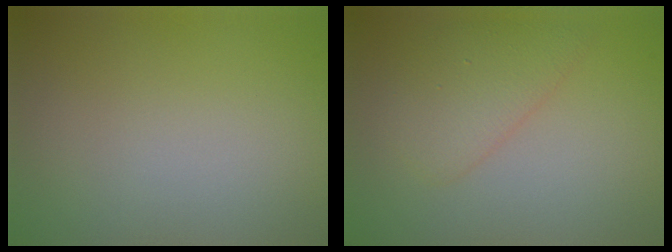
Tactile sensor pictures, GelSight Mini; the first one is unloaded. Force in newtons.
{"total": 3.0, "press": 3.0, "slide": 0.2}